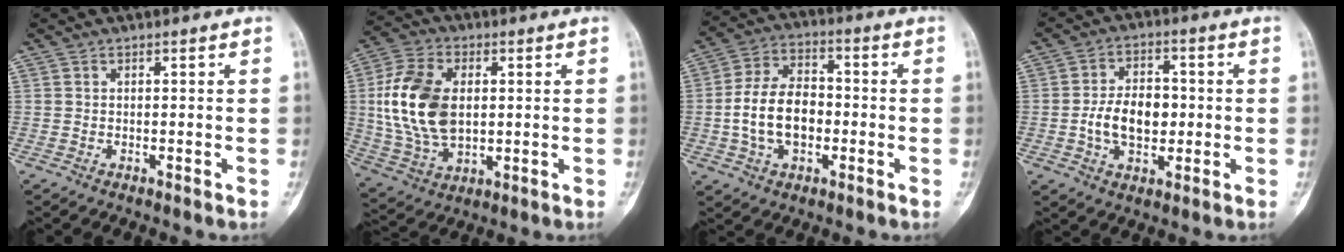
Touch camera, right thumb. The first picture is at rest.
{"total": 16.8, "force": [1.7, 10.6, 12.9], "torque": [-0.249, -0.003, 0.038]}
{"total": 12.6, "force": [-1.8, 8.3, 9.3], "torque": [-0.158, 0.028, -0.037]}
{"total": 9.8, "force": [-0.8, 6.4, 7.4], "torque": [-0.108, 0.012, -0.016]}